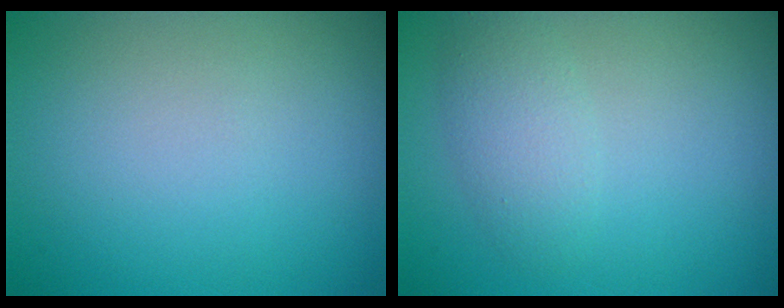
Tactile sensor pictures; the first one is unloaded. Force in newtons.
{"total": 2.4, "press": 2.4, "slide": 0.1}